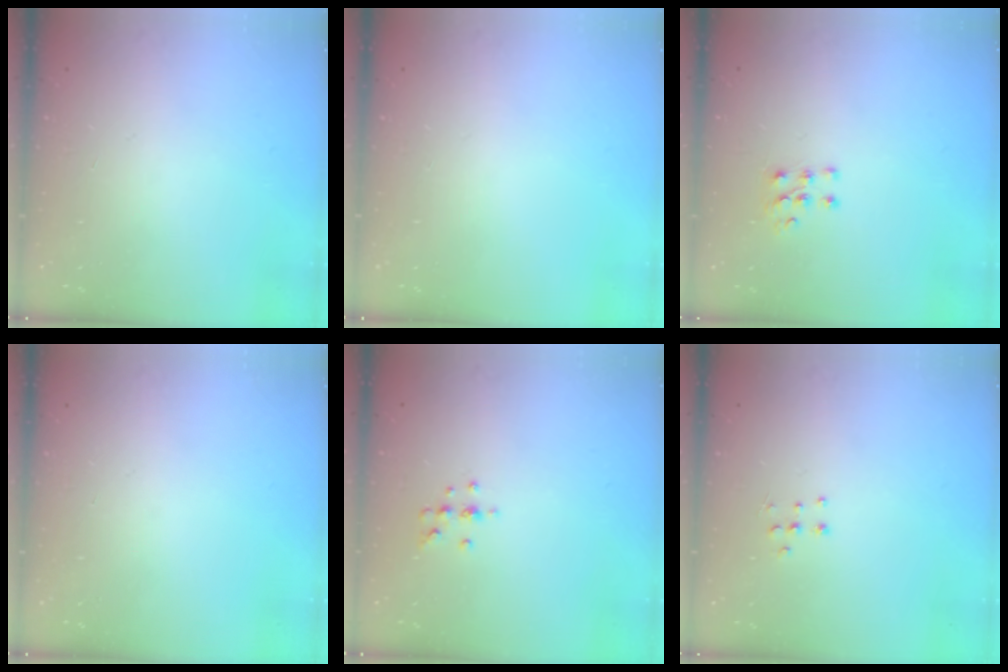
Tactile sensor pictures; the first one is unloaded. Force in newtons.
{"total": 0.0}
{"total": 5.5, "press": 5.4, "slide": 1.1}
{"total": 0.0}
{"total": 5.4, "press": 5.2, "slide": 1.4}
{"total": 4.6, "press": 4.5, "slide": 0.7}